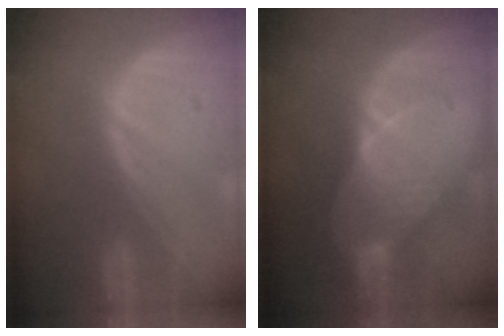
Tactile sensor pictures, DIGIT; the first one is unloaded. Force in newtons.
{"total": 7.3, "press": 6.9, "slide": 2.5}